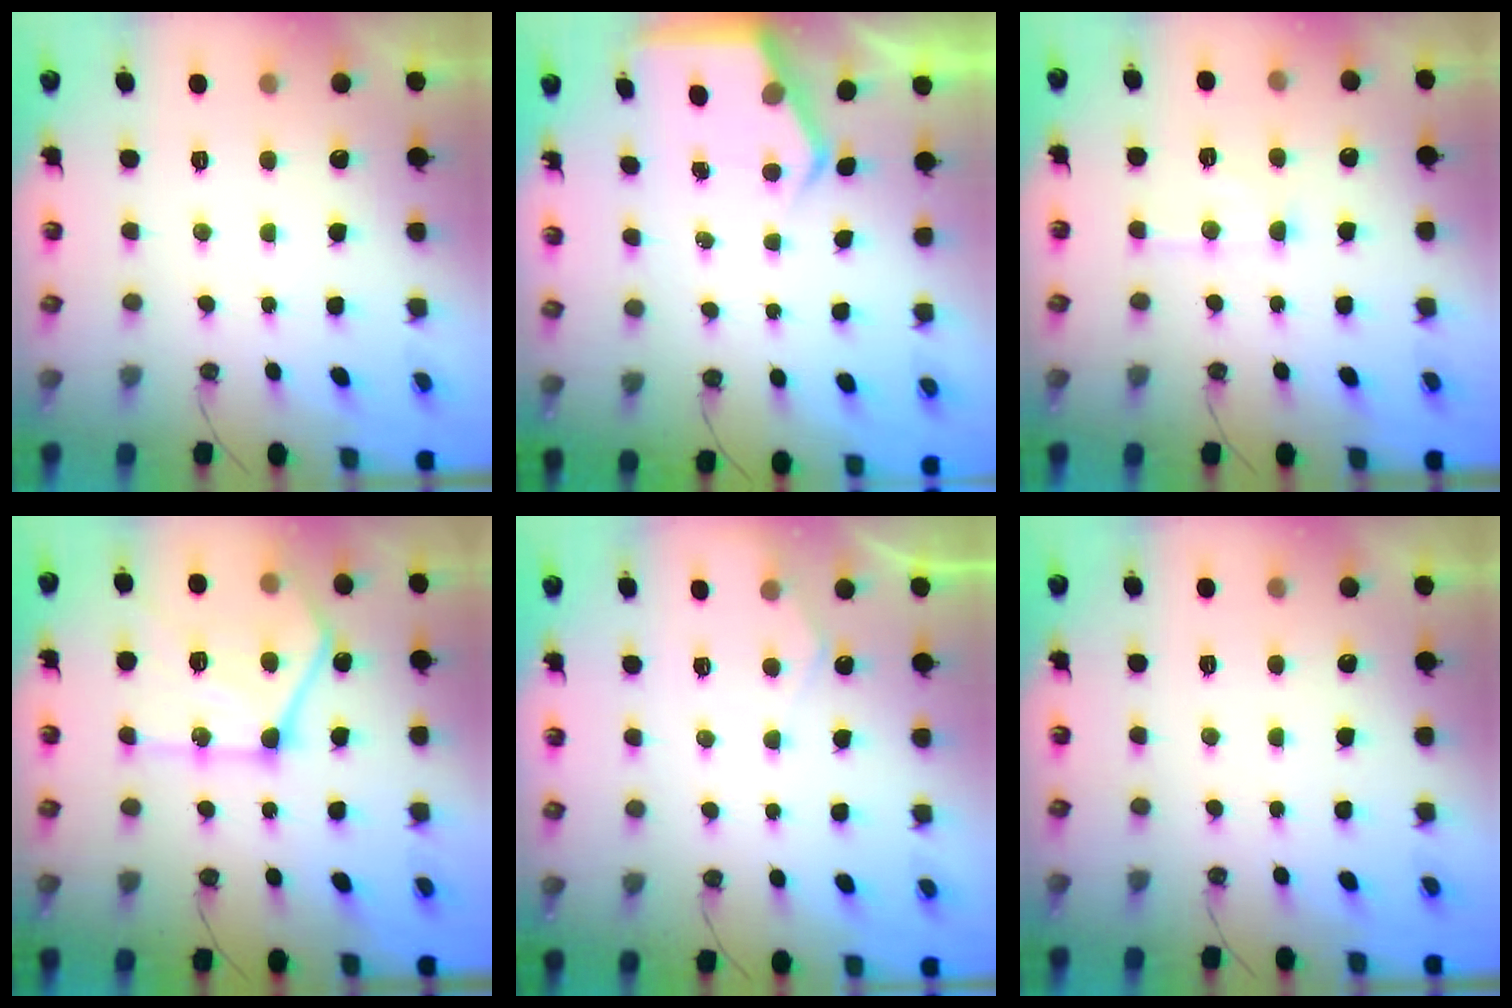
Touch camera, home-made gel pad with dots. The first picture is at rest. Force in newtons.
{"total": 4.2, "press": 4.1, "slide": 0.6}
{"total": 7.6, "press": 7.6, "slide": 0.5}
{"total": 21.9, "press": 21.8, "slide": 2.0}
{"total": 4.6, "press": 4.6, "slide": 0.6}
{"total": 0.0}